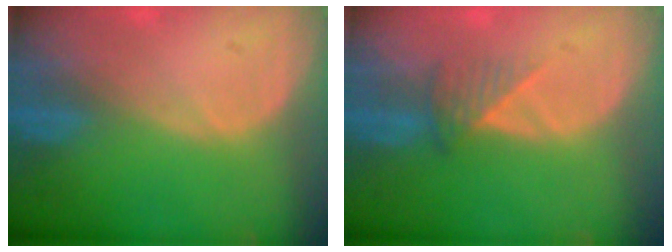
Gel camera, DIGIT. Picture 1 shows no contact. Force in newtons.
{"total": 3.3, "press": 2.9, "slide": 1.5}